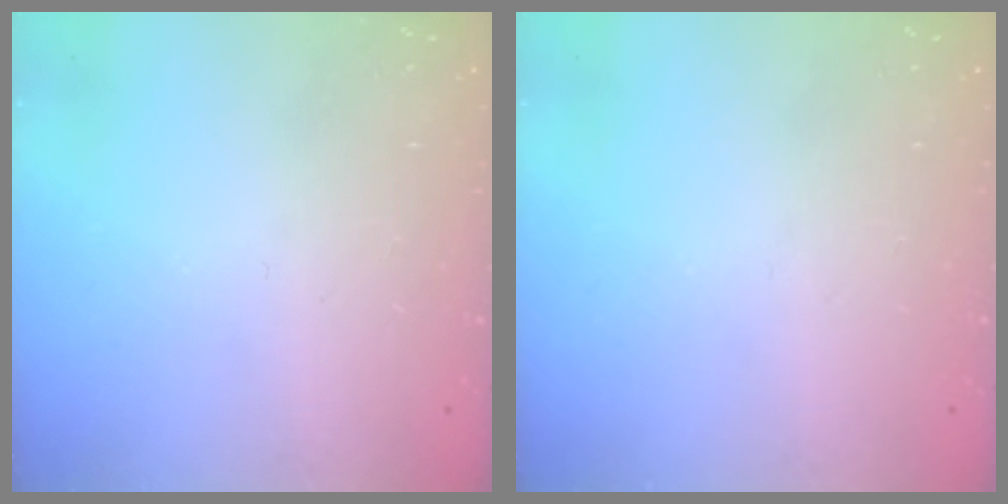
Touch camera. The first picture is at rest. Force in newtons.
{"total": 0.0}